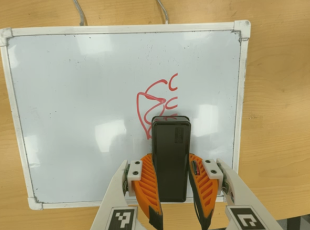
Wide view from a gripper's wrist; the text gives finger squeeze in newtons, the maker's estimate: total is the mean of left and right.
{"total": 9.2, "left": 7.0, "right": 11.4}